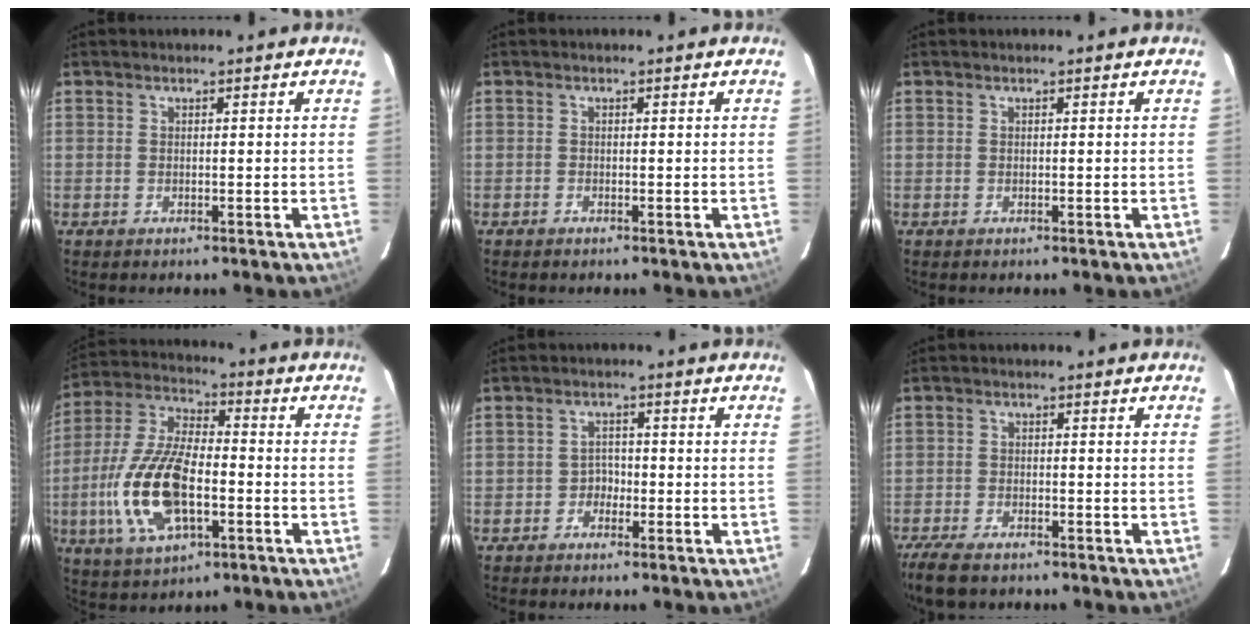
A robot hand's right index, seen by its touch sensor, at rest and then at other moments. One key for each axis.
{"total": 0.0}
{"total": 0.0}
{"total": 17.6, "fx": -4.5, "fy": 7.8, "fz": 15.0, "tx": -0.328, "ty": -0.005, "tz": -0.083}
{"total": 2.1, "fx": -1.4, "fy": 1.6, "fz": 0.1, "tx": -0.001, "ty": 0.007, "tz": -0.025}
{"total": 6.9, "fx": -5.4, "fy": 2.0, "fz": 3.9, "tx": -0.108, "ty": -0.028, "tz": -0.102}